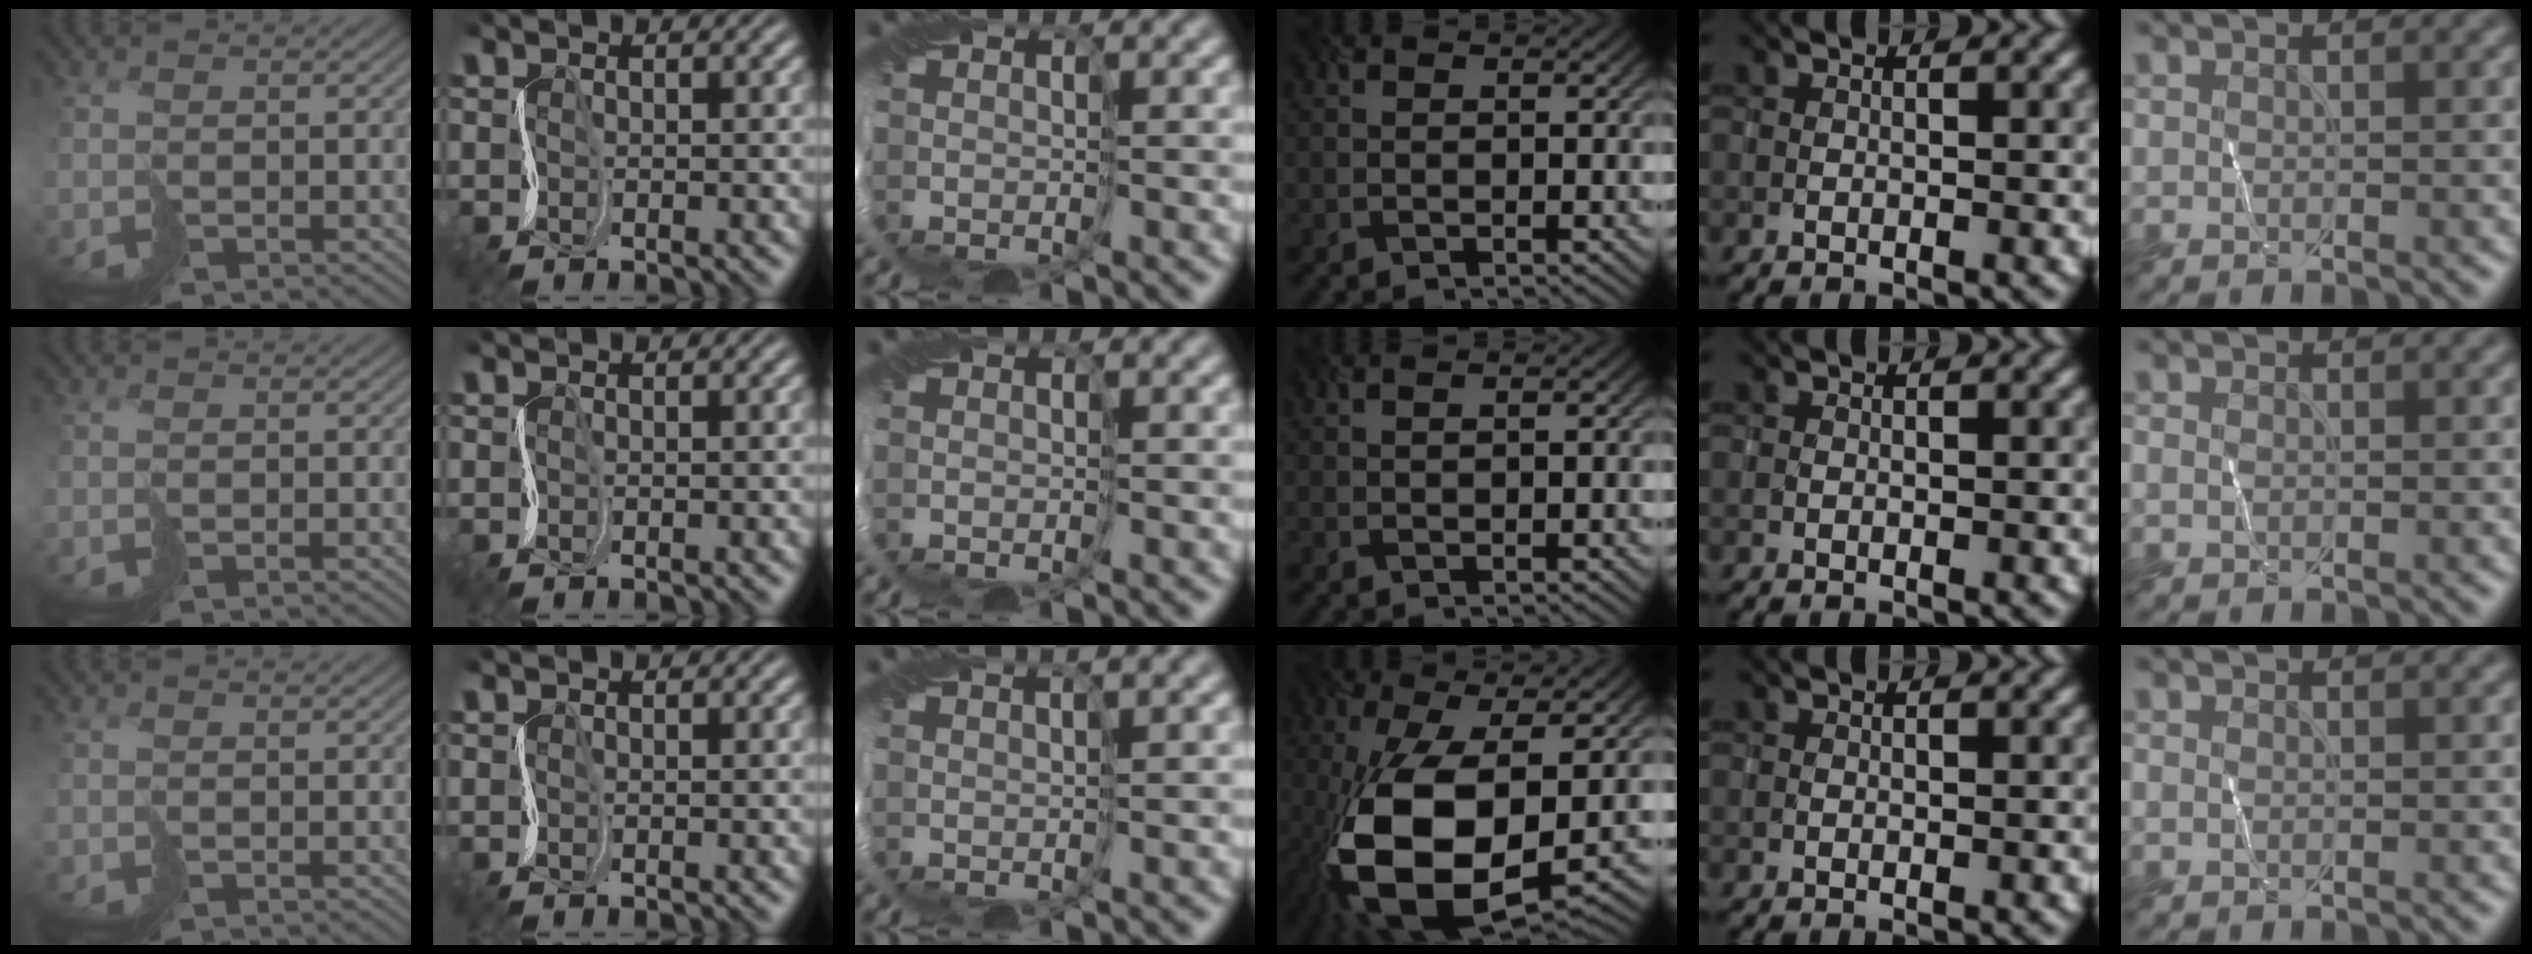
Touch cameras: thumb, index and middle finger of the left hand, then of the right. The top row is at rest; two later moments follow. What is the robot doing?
{"motion": "cut", "object": "receipt paper"}